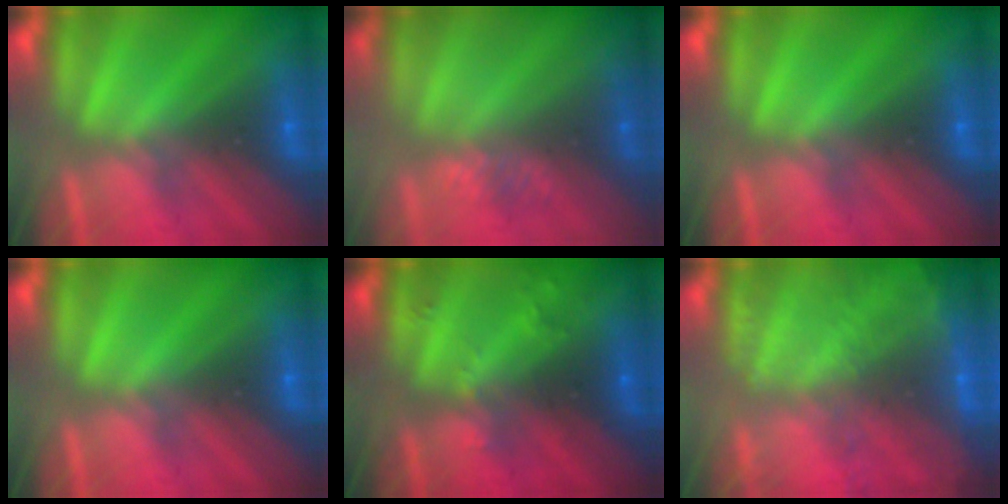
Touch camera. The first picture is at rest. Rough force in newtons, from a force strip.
{"total": 2.9}
{"total": 0.0}
{"total": 0.0}
{"total": 2.4}
{"total": 6.1}